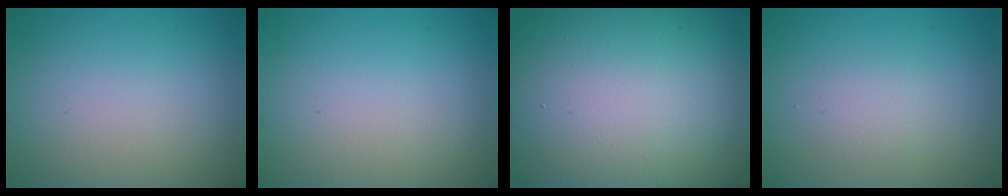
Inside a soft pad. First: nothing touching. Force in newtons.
{"total": 0.0}
{"total": 21.1, "press": 21.1, "slide": 1.0}
{"total": 1.3, "press": 1.3, "slide": 0.1}